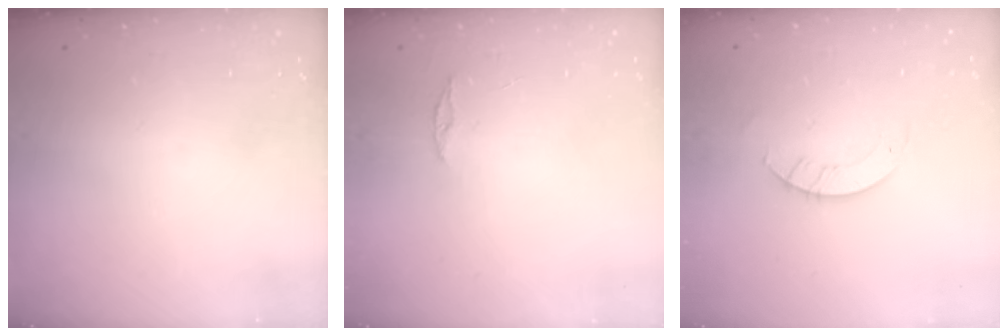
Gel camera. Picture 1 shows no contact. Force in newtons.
{"total": 3.0, "press": 2.9, "slide": 0.3}
{"total": 2.6, "press": 2.6, "slide": 0.2}